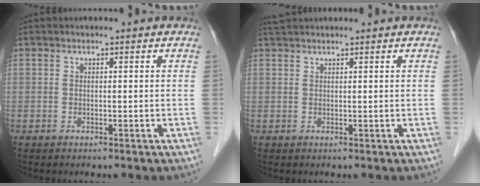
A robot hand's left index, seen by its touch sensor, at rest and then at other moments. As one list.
[{"total": 2.7, "force": [2.6, 0.0, 0.8], "torque": [-0.010, 0.029, 0.050]}]